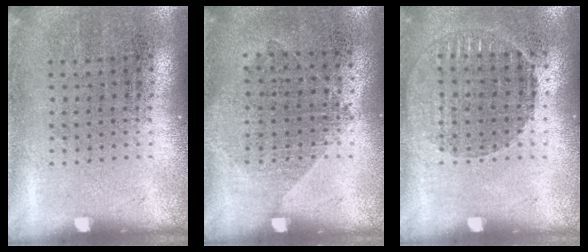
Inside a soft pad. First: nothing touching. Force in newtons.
{"total": 1.0, "press": 0.9, "slide": 0.5}
{"total": 1.0, "press": 1.0, "slide": 0.2}